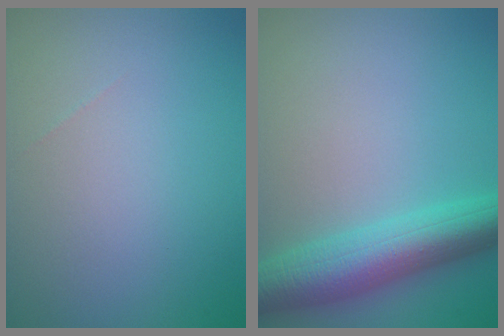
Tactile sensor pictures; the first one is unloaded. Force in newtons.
{"total": 6.7, "press": 6.7, "slide": 0.1}